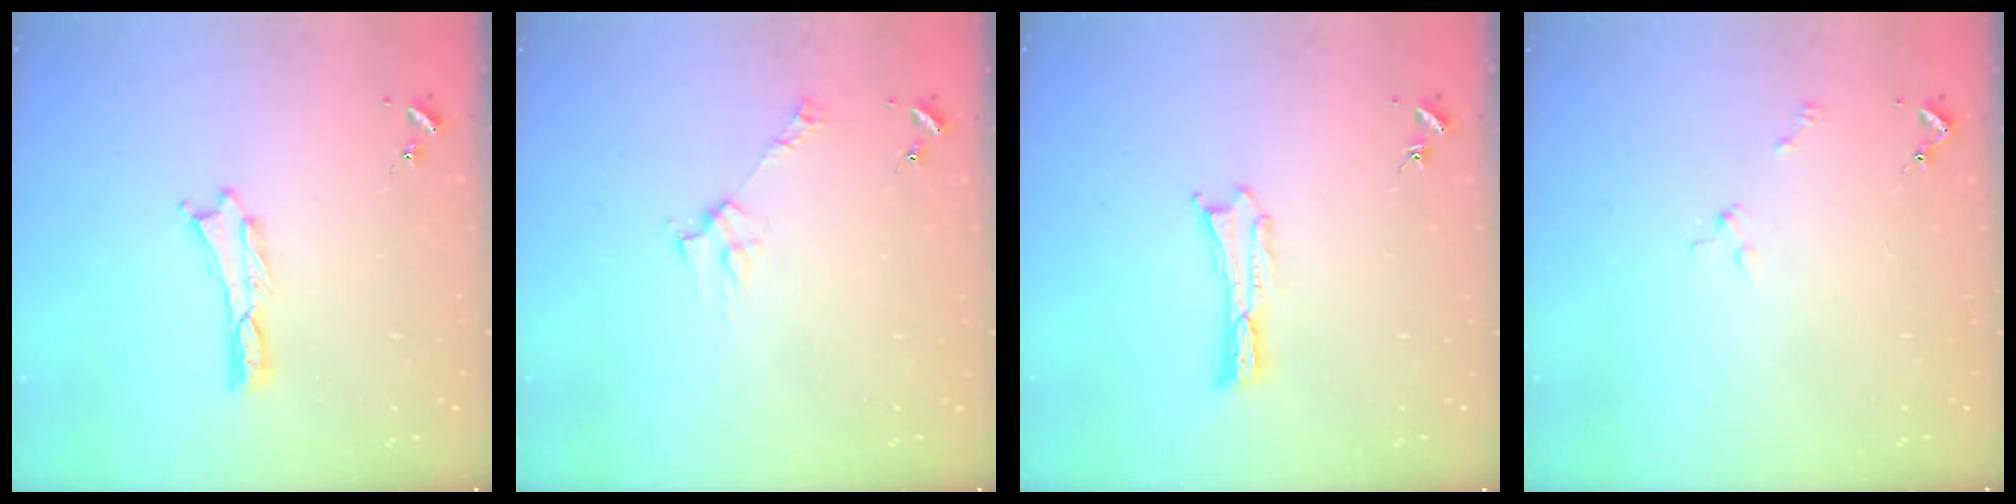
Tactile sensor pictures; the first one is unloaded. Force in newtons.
{"total": 3.5, "press": 3.5, "slide": 0.4}
{"total": 0.0}
{"total": 2.0, "press": 2.0, "slide": 0.2}